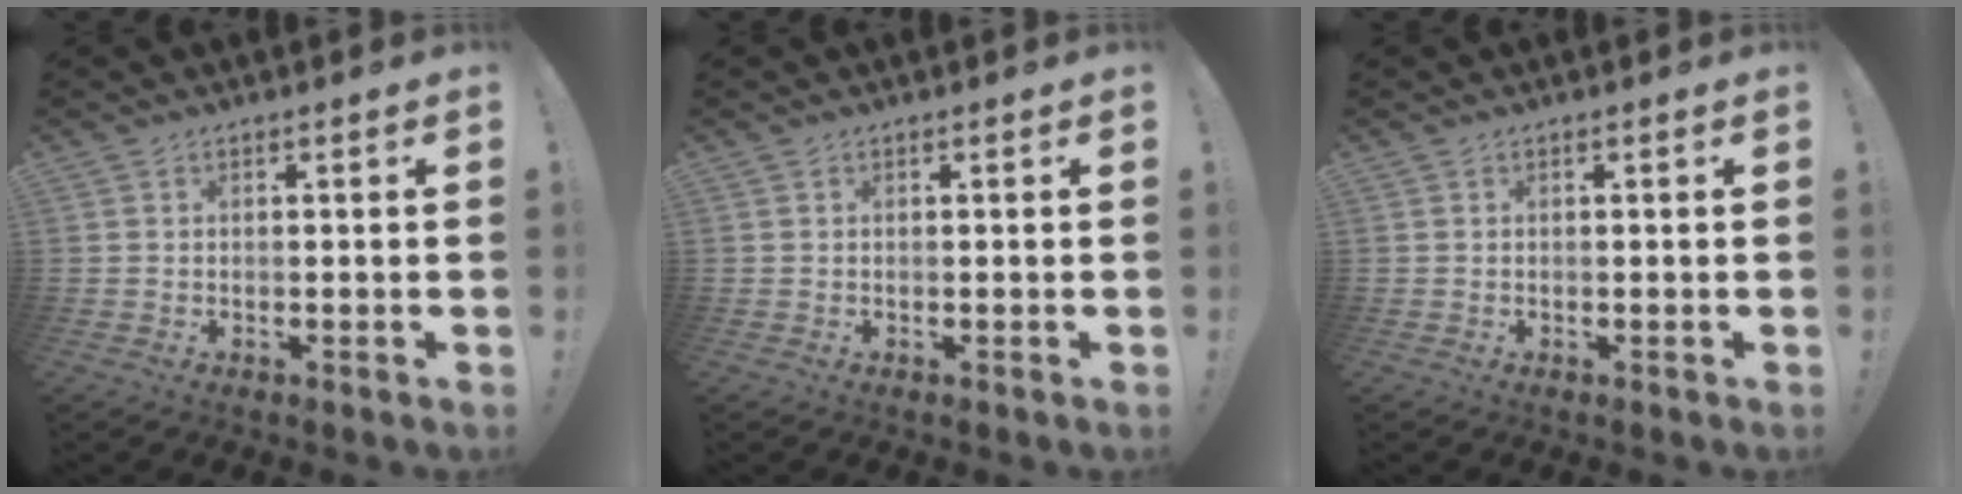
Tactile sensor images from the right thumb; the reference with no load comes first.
{"total": 0.0}
{"total": 0.0}